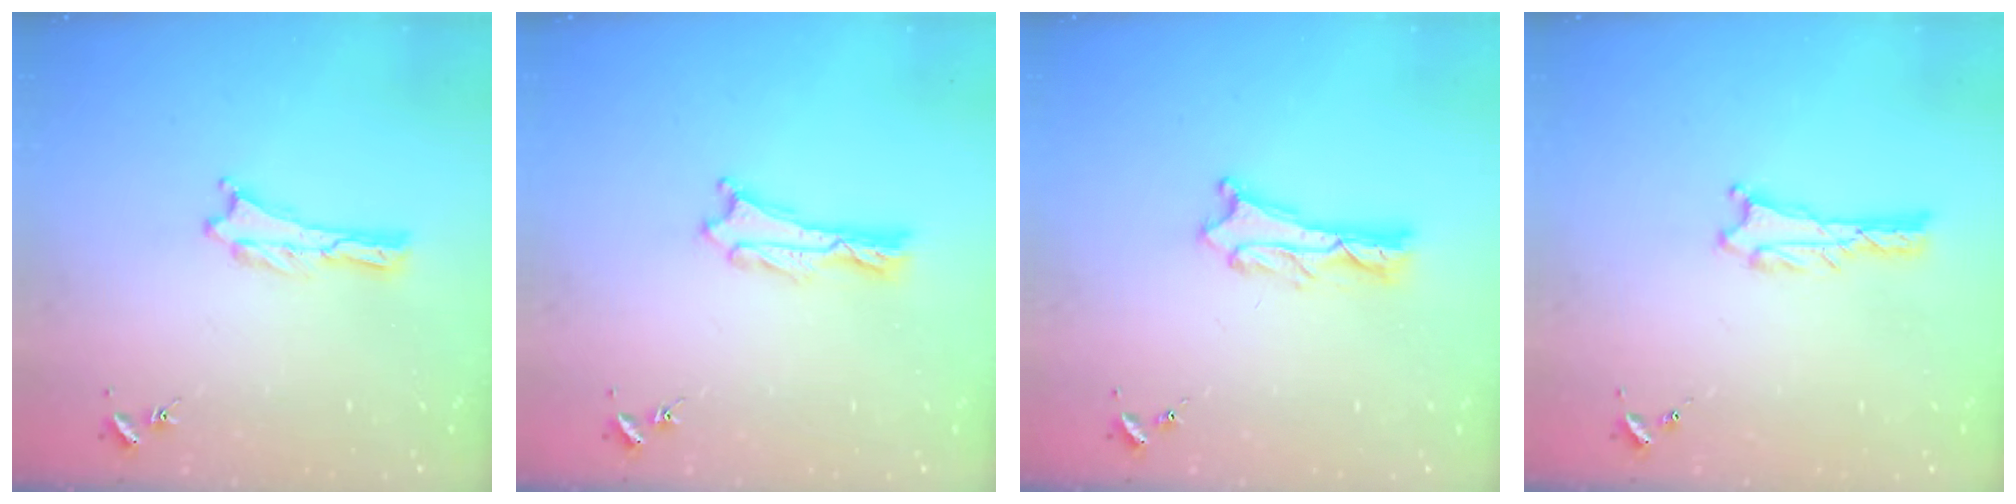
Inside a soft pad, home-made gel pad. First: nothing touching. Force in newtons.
{"total": 0.7, "press": 0.6, "slide": 0.2}
{"total": 1.8, "press": 1.8, "slide": 0.2}
{"total": 0.9, "press": 0.8, "slide": 0.1}